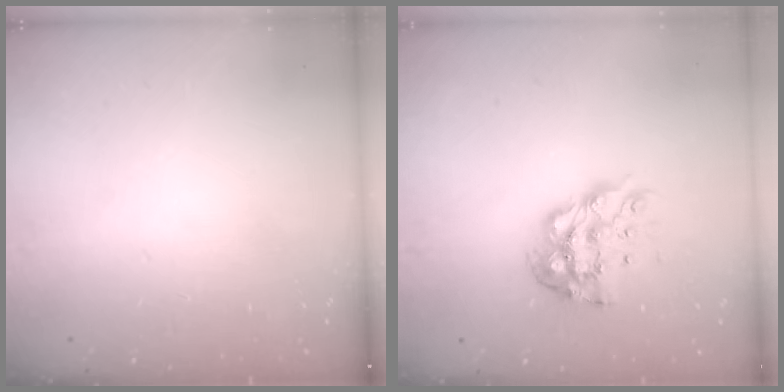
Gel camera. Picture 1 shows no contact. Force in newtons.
{"total": 10.9, "press": 10.8, "slide": 0.9}